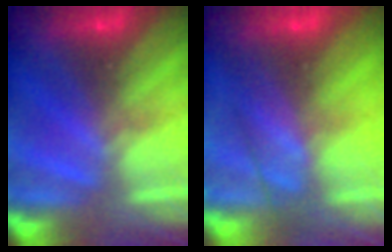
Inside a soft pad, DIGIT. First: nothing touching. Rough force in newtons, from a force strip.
{"total": 10.2}